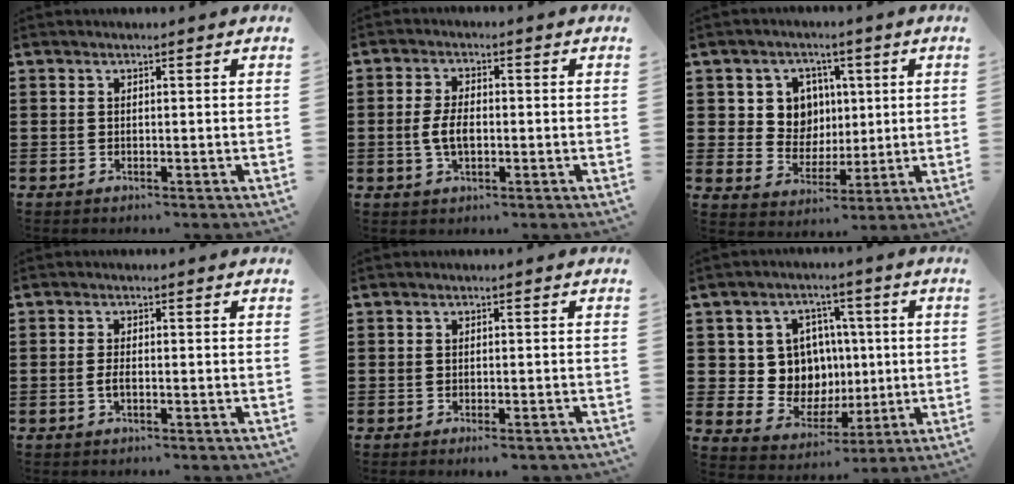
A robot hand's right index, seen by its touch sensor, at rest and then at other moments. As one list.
[{"total": 4.4, "force": [-0.6, 2.1, 3.8], "torque": [-0.091, -0.002, -0.017]}, {"total": 7.6, "force": [1.9, 6.8, 2.8], "torque": [-0.071, 0.014, 0.034]}, {"total": 1.7, "force": [-0.4, 0.6, 1.5], "torque": [-0.029, -0.001, -0.007]}, {"total": 1.2, "force": [-0.9, 0.1, 0.8], "torque": [-0.015, -0.003, -0.017]}, {"total": 9.1, "force": [1.0, 8.4, 3.3], "torque": [-0.077, 0.011, 0.027]}]